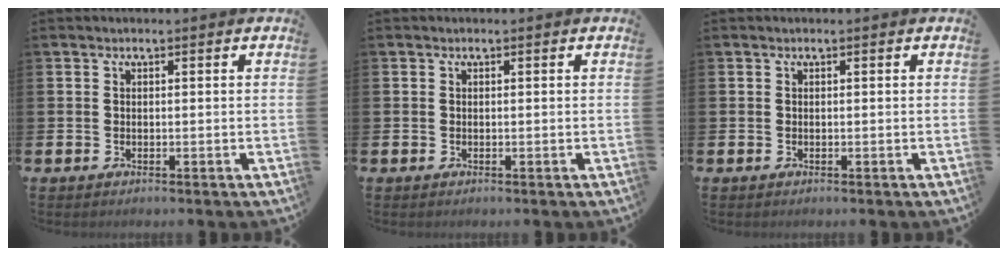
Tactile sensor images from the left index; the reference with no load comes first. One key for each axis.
{"total": 0.0}
{"total": 0.0}